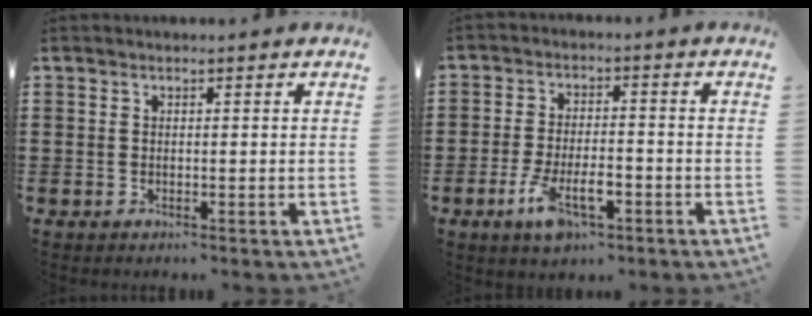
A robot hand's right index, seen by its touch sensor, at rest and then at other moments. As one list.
[{"total": 7.1, "force": [-3.3, 2.7, 5.6], "torque": [-0.116, 0.000, -0.062]}]